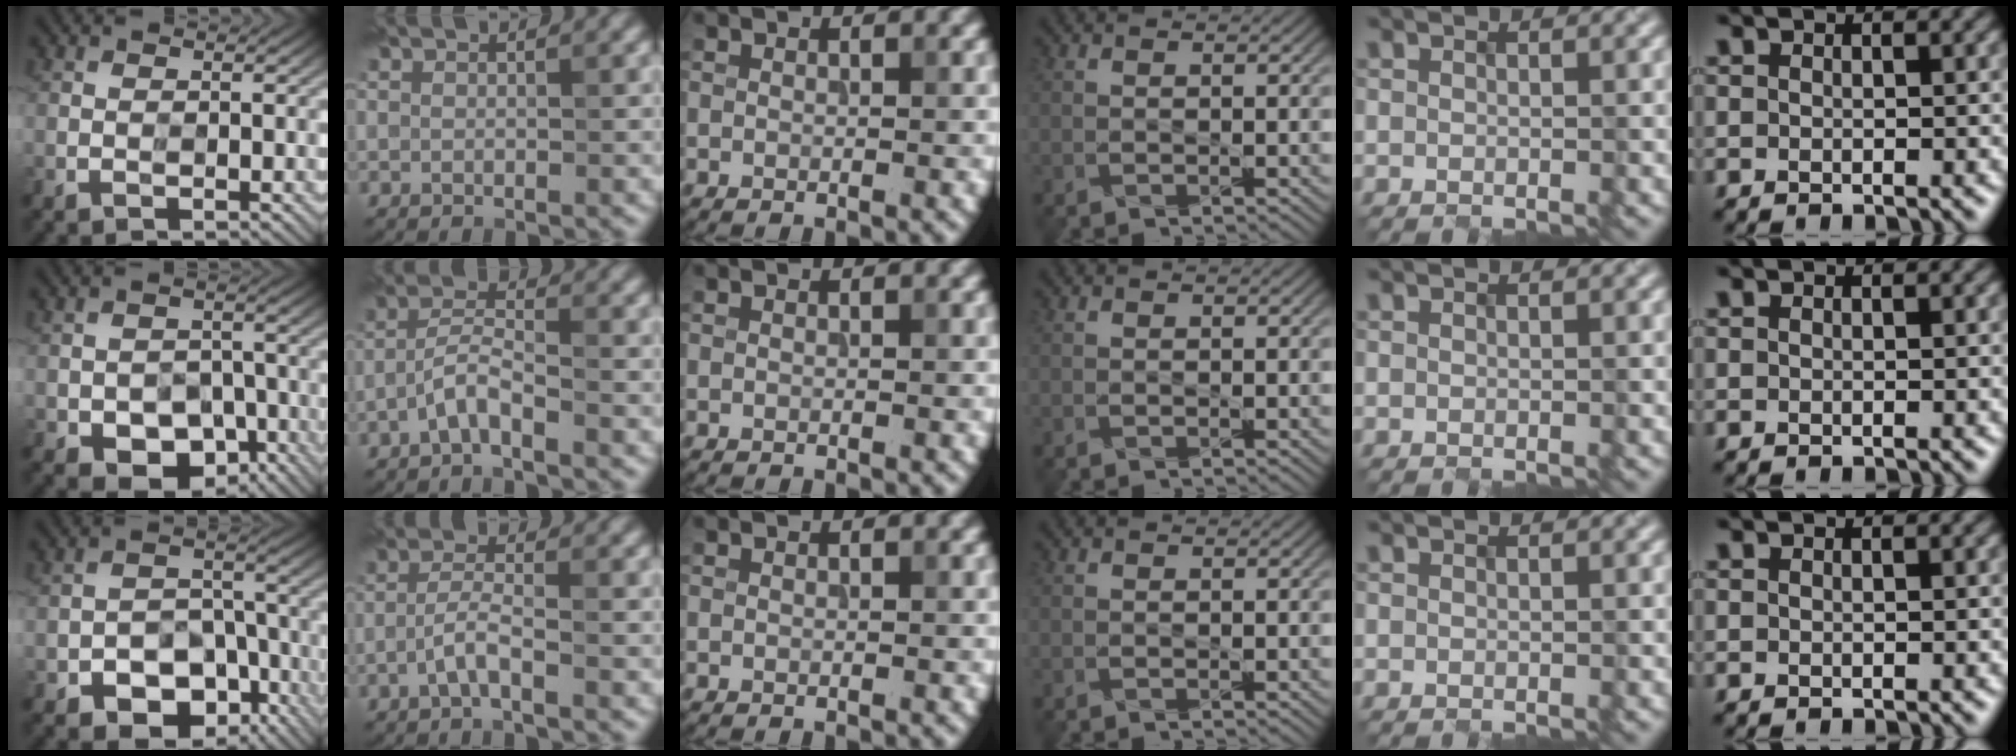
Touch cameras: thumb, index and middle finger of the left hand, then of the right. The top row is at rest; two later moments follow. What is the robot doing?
{"motion": "extract", "object": "file holder"}